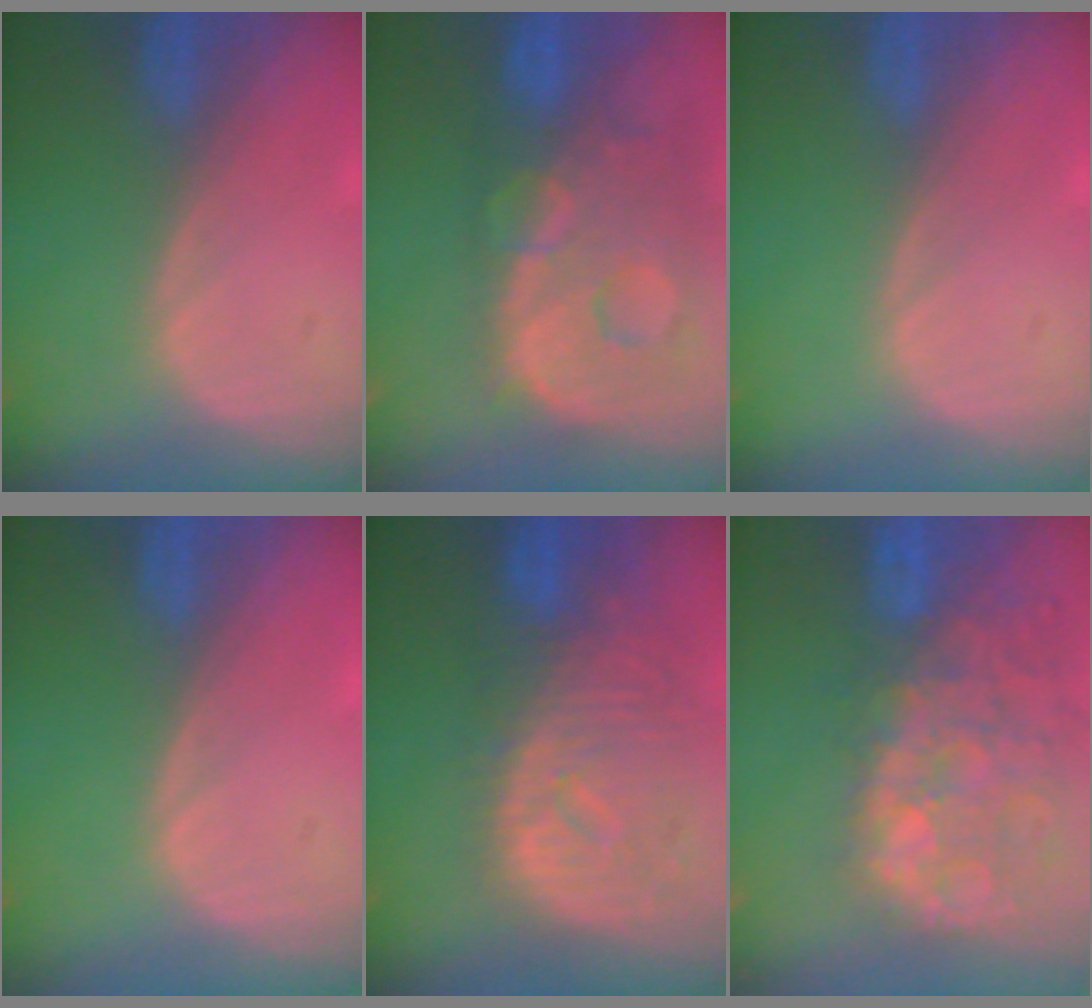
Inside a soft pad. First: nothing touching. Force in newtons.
{"total": 13.6, "press": 11.1, "slide": 8.0}
{"total": 0.0}
{"total": 0.0}
{"total": 11.1, "press": 9.8, "slide": 5.2}
{"total": 14.2, "press": 11.6, "slide": 8.3}